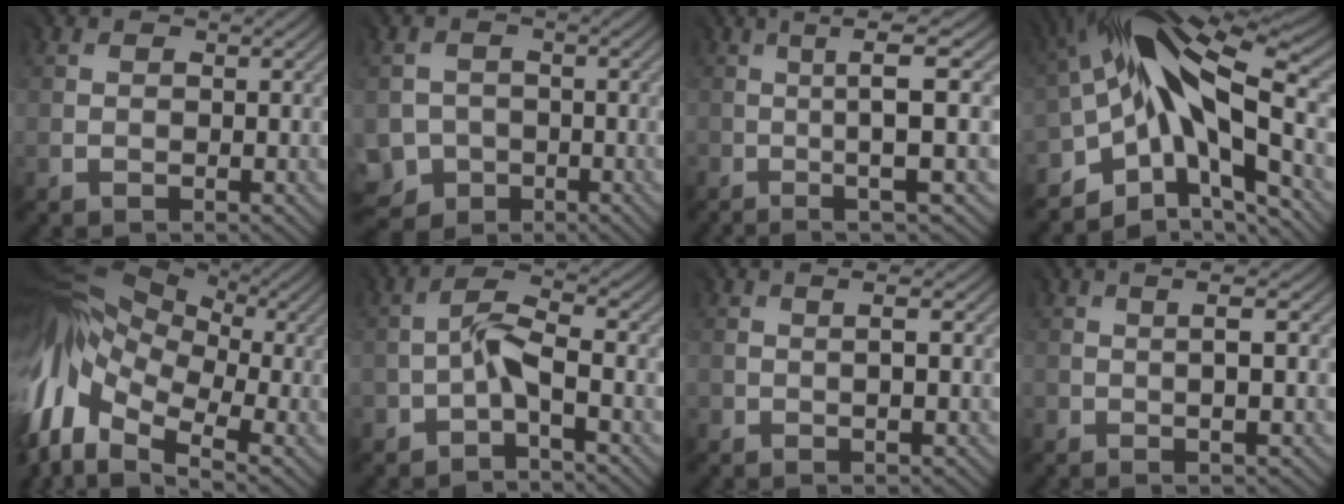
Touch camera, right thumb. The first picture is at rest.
{"total": 4.7, "force": [-2.8, 3.7, 0.6], "torque": [-0.021, -0.013, -0.050]}
{"total": 4.6, "force": [-0.6, -0.4, 4.6], "torque": [-0.079, 0.015, -0.019]}
{"total": 12.5, "force": [-2.7, 5.8, 10.7], "torque": [-0.174, 0.011, -0.059]}
{"total": 14.2, "force": [-1.0, 9.5, 10.5], "torque": [-0.238, -0.003, -0.012]}
{"total": 2.6, "force": [-1.7, 0.4, 1.9], "torque": [-0.041, 0.012, -0.043]}
{"total": 0.9, "force": [-0.3, -0.6, 0.6], "torque": [-0.013, 0.001, -0.005]}
{"total": 1.6, "force": [-0.2, -0.4, 1.5], "torque": [-0.027, 0.004, -0.005]}